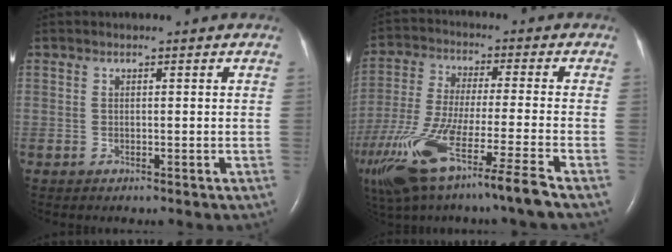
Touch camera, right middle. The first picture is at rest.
{"total": 17.1, "force": [-10.9, 0.0, 13.2], "torque": [-0.273, -0.058, -0.203]}